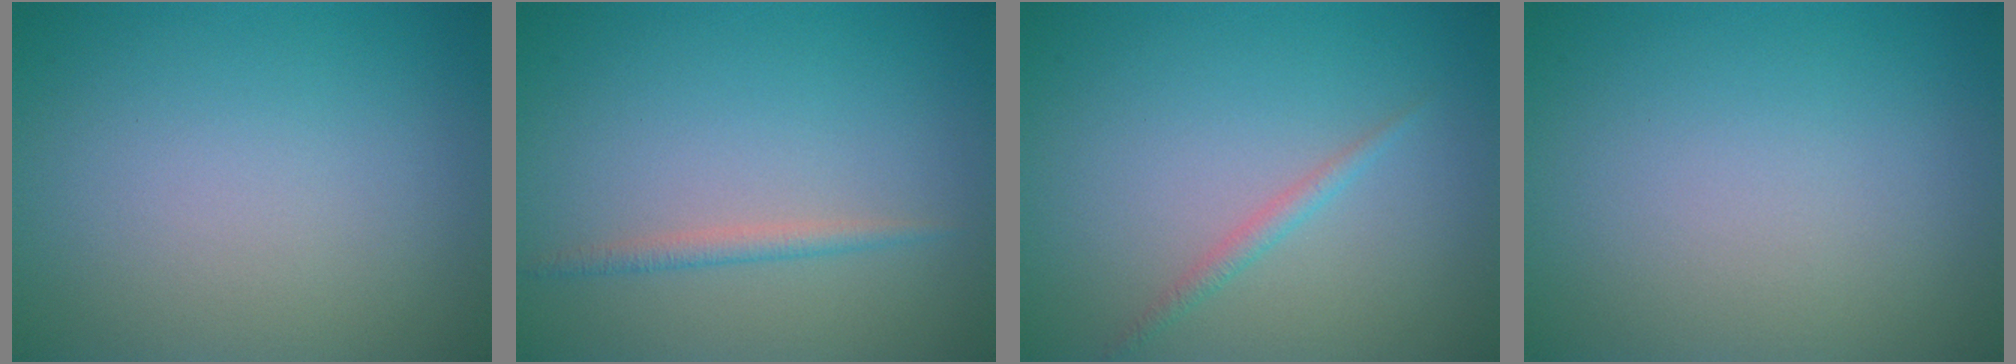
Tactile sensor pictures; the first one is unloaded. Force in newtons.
{"total": 1.2, "press": 1.2, "slide": 0.1}
{"total": 1.1, "press": 1.1, "slide": 0.0}
{"total": 0.0}